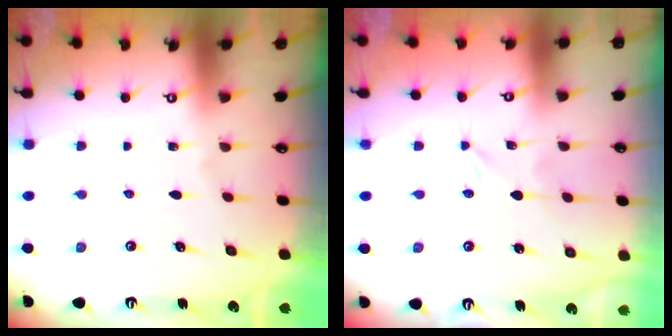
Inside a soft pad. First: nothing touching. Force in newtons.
{"total": 0.0}